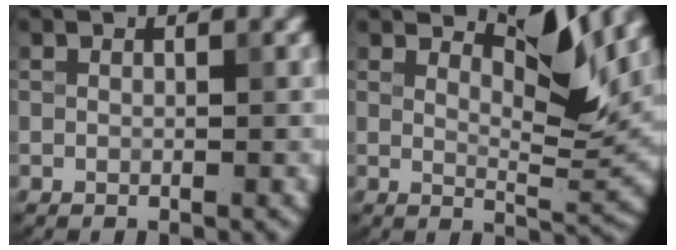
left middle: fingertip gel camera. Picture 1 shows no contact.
{"total": 3.8, "force": [2.7, 0.3, 2.6], "torque": [-0.057, -0.004, 0.061]}